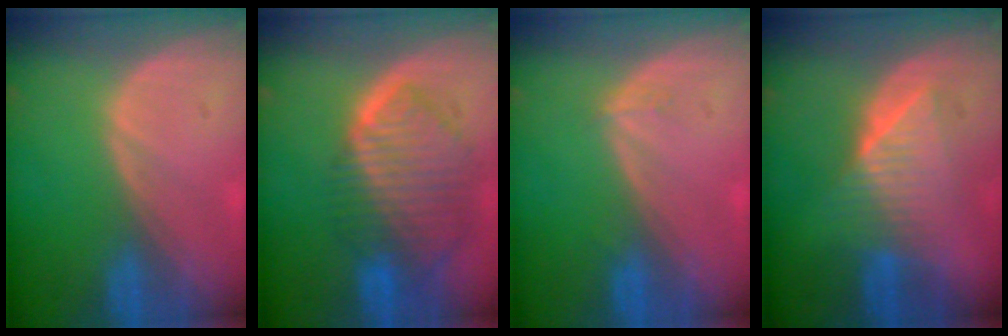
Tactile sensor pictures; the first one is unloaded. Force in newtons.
{"total": 10.0, "press": 8.5, "slide": 5.2}
{"total": 0.9, "press": 0.8, "slide": 0.2}
{"total": 6.4, "press": 6.3, "slide": 1.0}